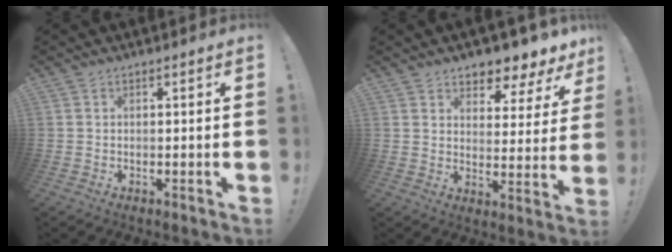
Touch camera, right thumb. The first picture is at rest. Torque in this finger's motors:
{"motor_torque": [0.41, 1.74, 0.03, 0.22, 0.00]}